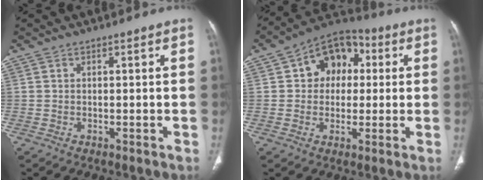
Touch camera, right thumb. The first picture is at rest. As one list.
[{"total": 11.8, "force": [2.2, 9.1, 7.2], "torque": [-0.062, 0.019, 0.023]}]